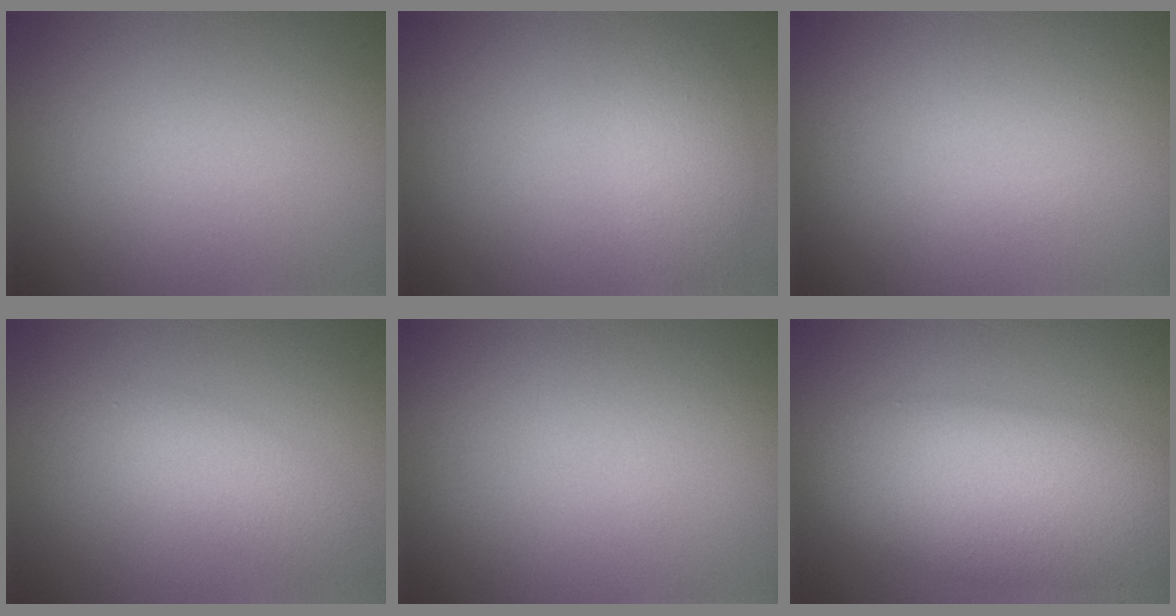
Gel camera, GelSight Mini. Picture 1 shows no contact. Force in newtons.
{"total": 2.5, "press": 2.5, "slide": 0.1}
{"total": 0.0}
{"total": 2.9, "press": 2.9, "slide": 0.1}
{"total": 0.0}
{"total": 10.0, "press": 10.0, "slide": 0.3}